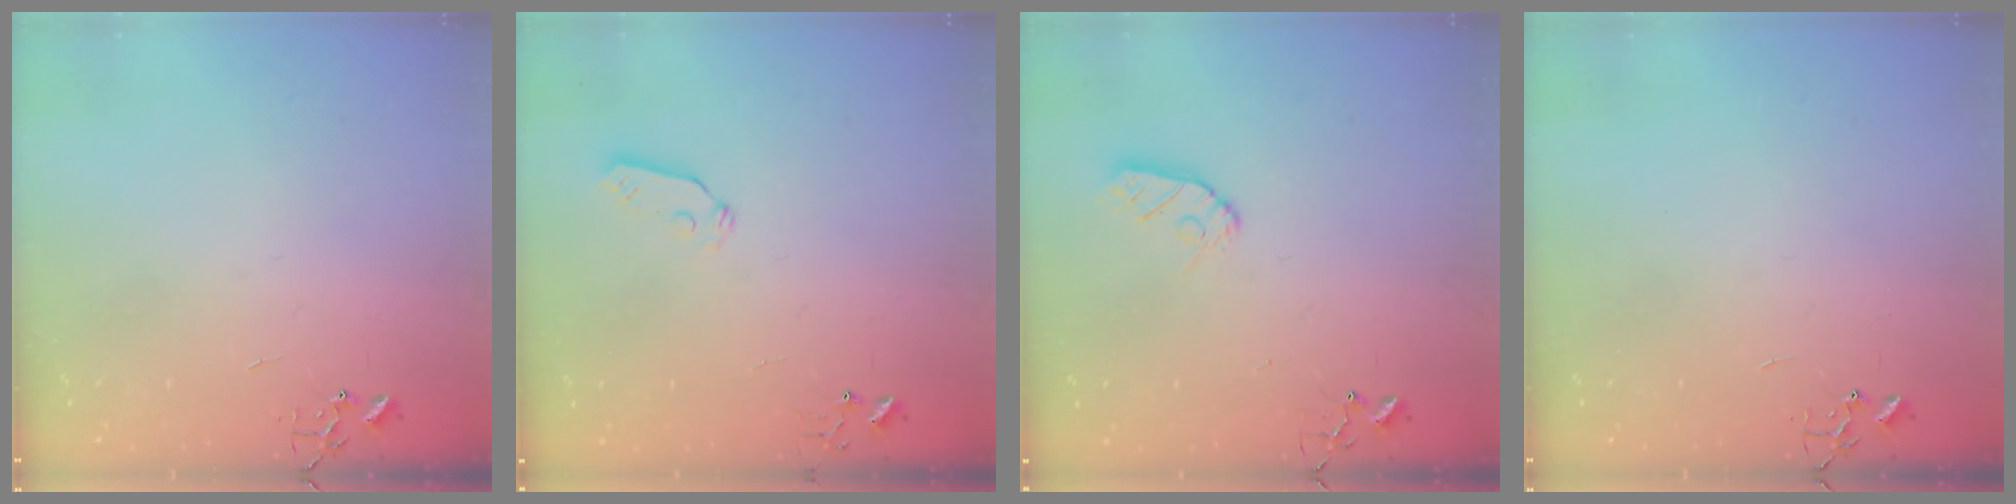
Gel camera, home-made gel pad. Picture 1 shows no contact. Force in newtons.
{"total": 3.9, "press": 3.9, "slide": 0.6}
{"total": 8.0, "press": 8.0, "slide": 0.5}
{"total": 0.0}